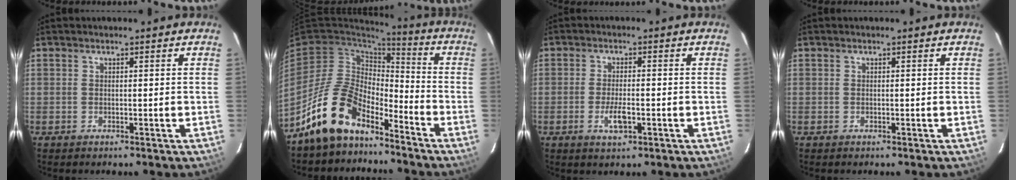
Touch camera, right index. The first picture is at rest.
{"total": 14.2, "force": [-10.7, 6.3, 6.7], "torque": [-0.142, 0.014, -0.198]}
{"total": 4.3, "force": [-1.6, 1.5, 3.7], "torque": [-0.077, -0.005, -0.028]}
{"total": 0.0}